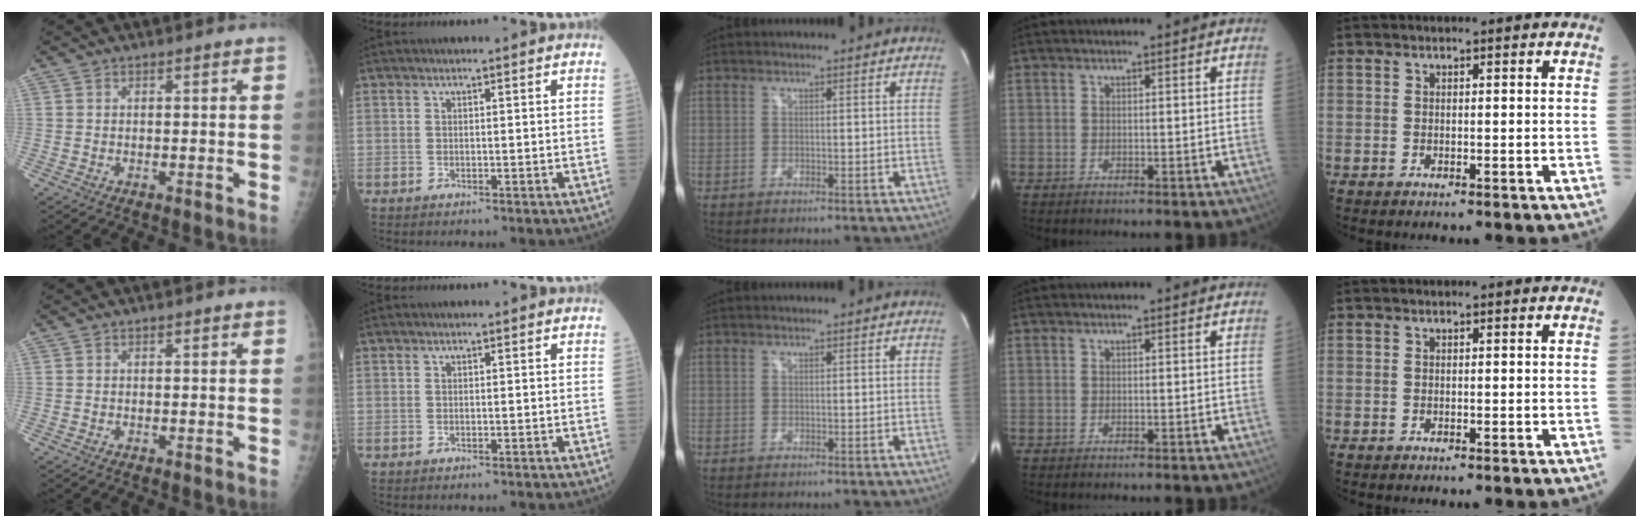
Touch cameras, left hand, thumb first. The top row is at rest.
{}